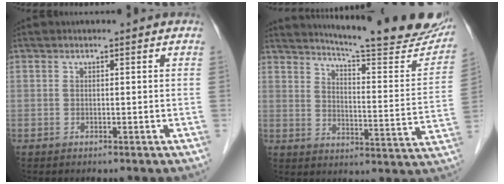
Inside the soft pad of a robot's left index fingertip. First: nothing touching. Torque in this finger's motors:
{"motor_torque": [-0.34, -0.67, 0.24, 0.07]}